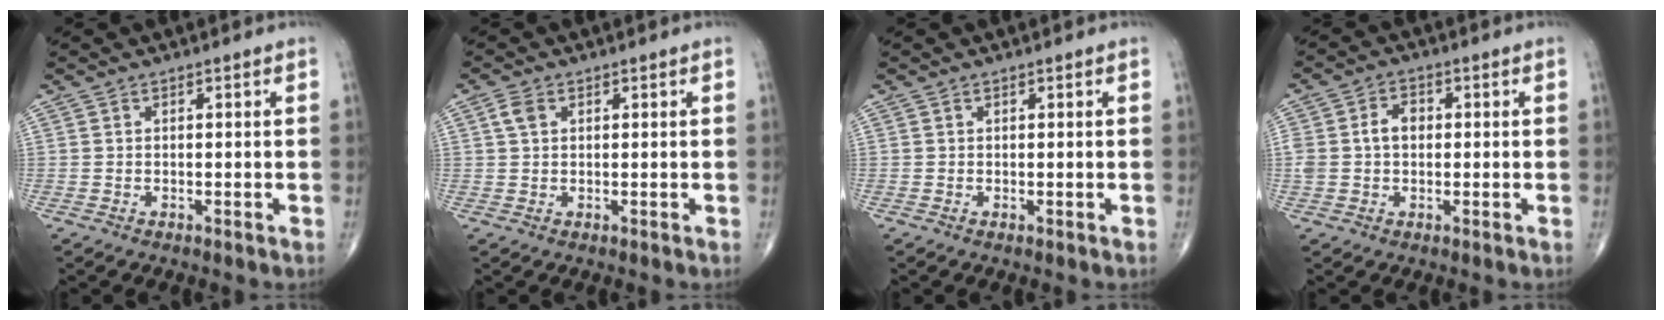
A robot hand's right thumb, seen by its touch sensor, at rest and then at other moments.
{"total": 2.4, "force": [0.9, 1.6, 1.6], "torque": [-0.034, 0.007, 0.018]}
{"total": 0.0}
{"total": 5.3, "force": [0.4, 3.8, 3.7], "torque": [-0.074, 0.019, 0.007]}